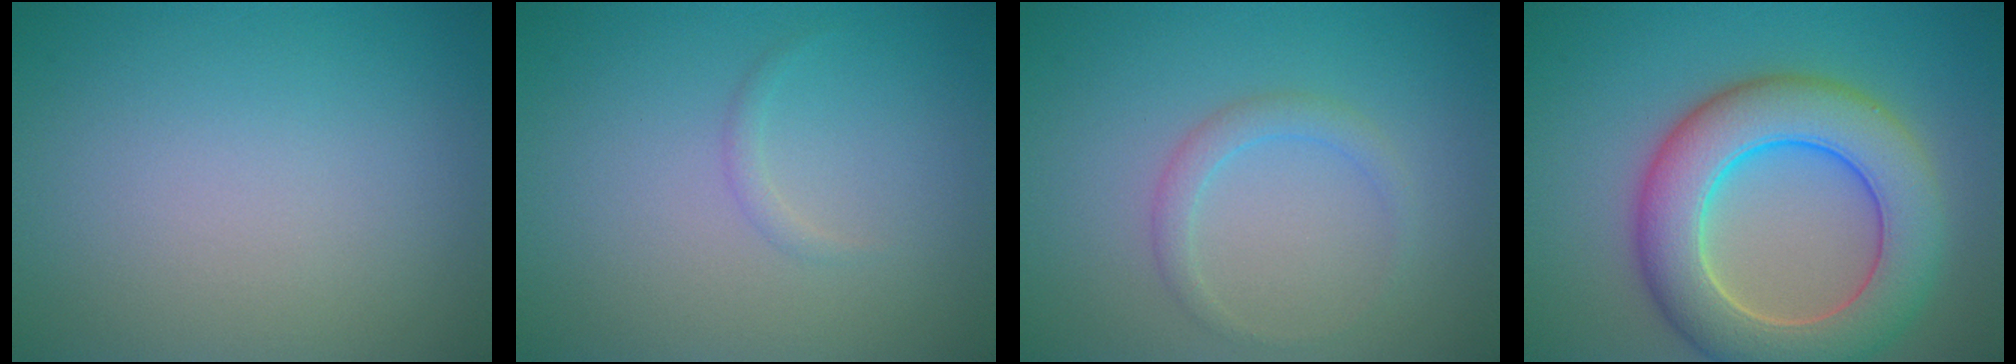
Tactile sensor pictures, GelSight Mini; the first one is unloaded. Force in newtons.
{"total": 0.7, "press": 0.7, "slide": 0.0}
{"total": 1.6, "press": 1.6, "slide": 0.0}
{"total": 9.1, "press": 9.1, "slide": 0.4}